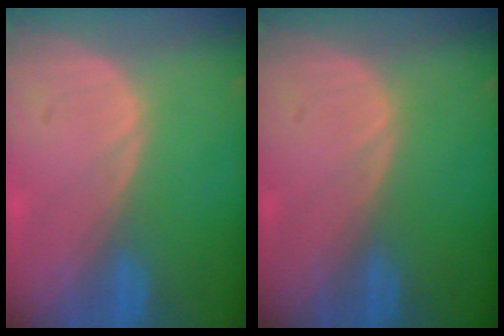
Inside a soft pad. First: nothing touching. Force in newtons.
{"total": 0.0}